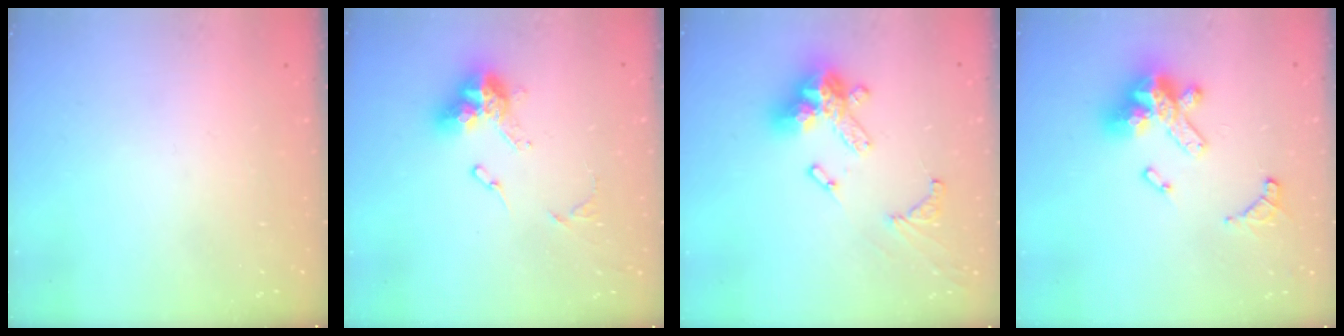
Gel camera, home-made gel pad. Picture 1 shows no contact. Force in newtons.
{"total": 12.3, "press": 12.3, "slide": 1.2}
{"total": 16.1, "press": 16.0, "slide": 1.8}
{"total": 14.2, "press": 14.2, "slide": 1.0}